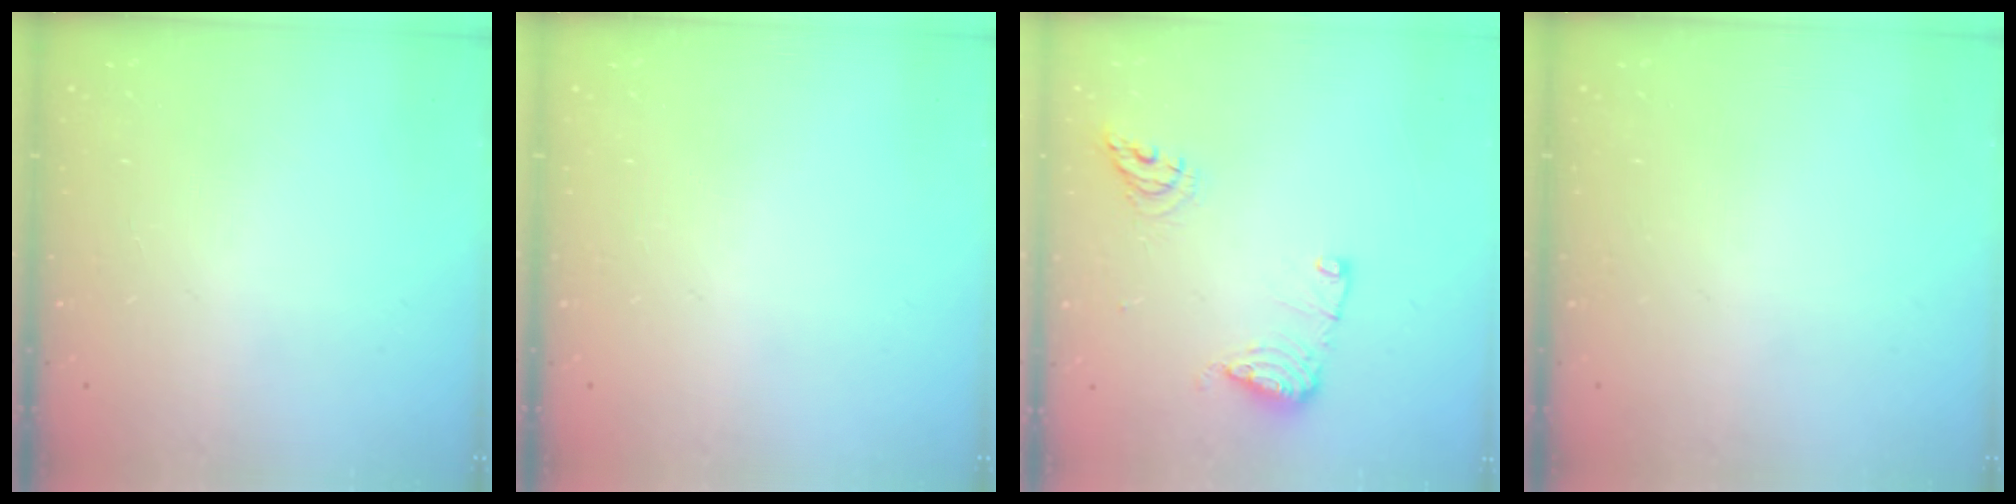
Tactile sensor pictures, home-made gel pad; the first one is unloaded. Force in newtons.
{"total": 0.0}
{"total": 10.2, "press": 10.1, "slide": 1.2}
{"total": 0.0}